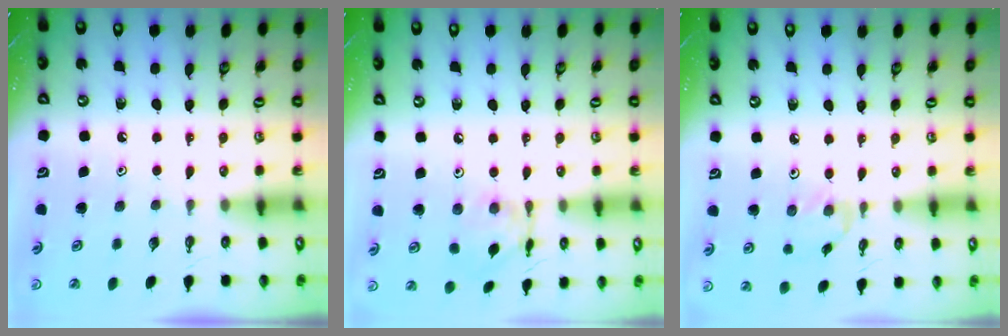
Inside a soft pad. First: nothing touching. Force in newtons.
{"total": 8.7, "press": 8.7, "slide": 0.7}
{"total": 2.0, "press": 2.0, "slide": 0.3}